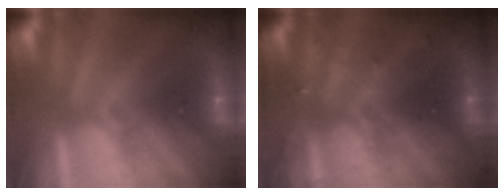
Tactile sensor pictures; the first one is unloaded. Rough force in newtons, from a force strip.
{"total": 4.2}